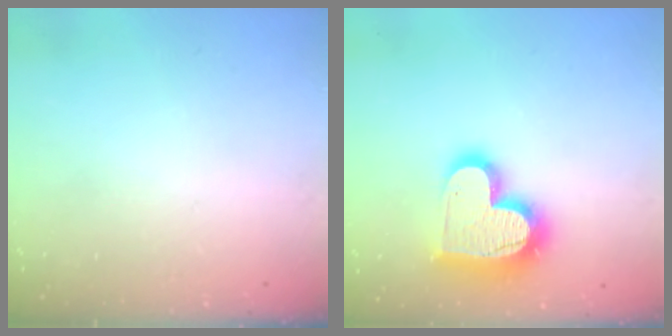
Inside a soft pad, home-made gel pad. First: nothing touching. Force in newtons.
{"total": 18.8, "press": 18.7, "slide": 1.6}